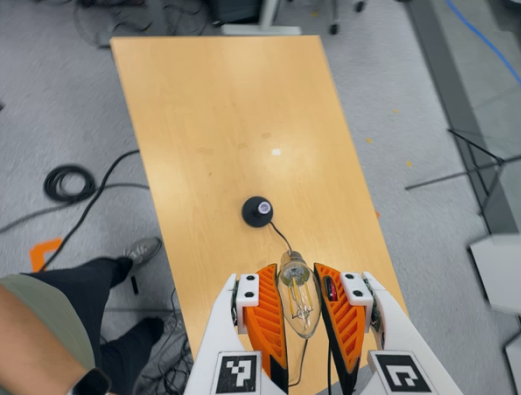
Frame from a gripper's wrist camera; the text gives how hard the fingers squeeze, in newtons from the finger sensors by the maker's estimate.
{"total": 18.7, "left": 20.4, "right": 16.9}